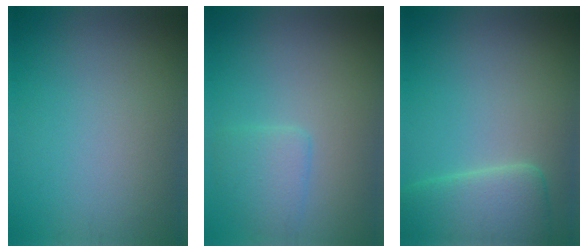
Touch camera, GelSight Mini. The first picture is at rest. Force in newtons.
{"total": 2.6, "press": 2.6, "slide": 0.1}
{"total": 5.0, "press": 4.9, "slide": 0.6}